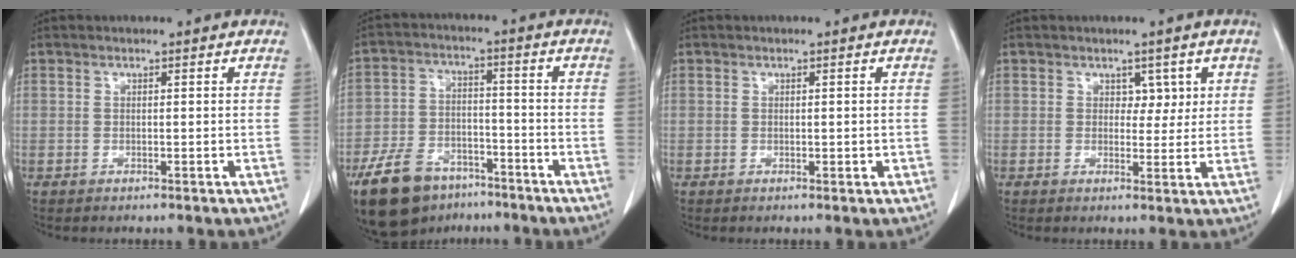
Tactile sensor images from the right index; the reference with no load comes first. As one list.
[{"total": 13.8, "force": [-9.8, 7.4, 6.3], "torque": [-0.123, 0.002, -0.164]}, {"total": 0.8, "force": [0.1, 0.6, 0.5], "torque": [-0.001, 0.001, 0.006]}, {"total": 3.0, "force": [1.3, 2.1, 1.7], "torque": [-0.010, 0.002, 0.017]}]